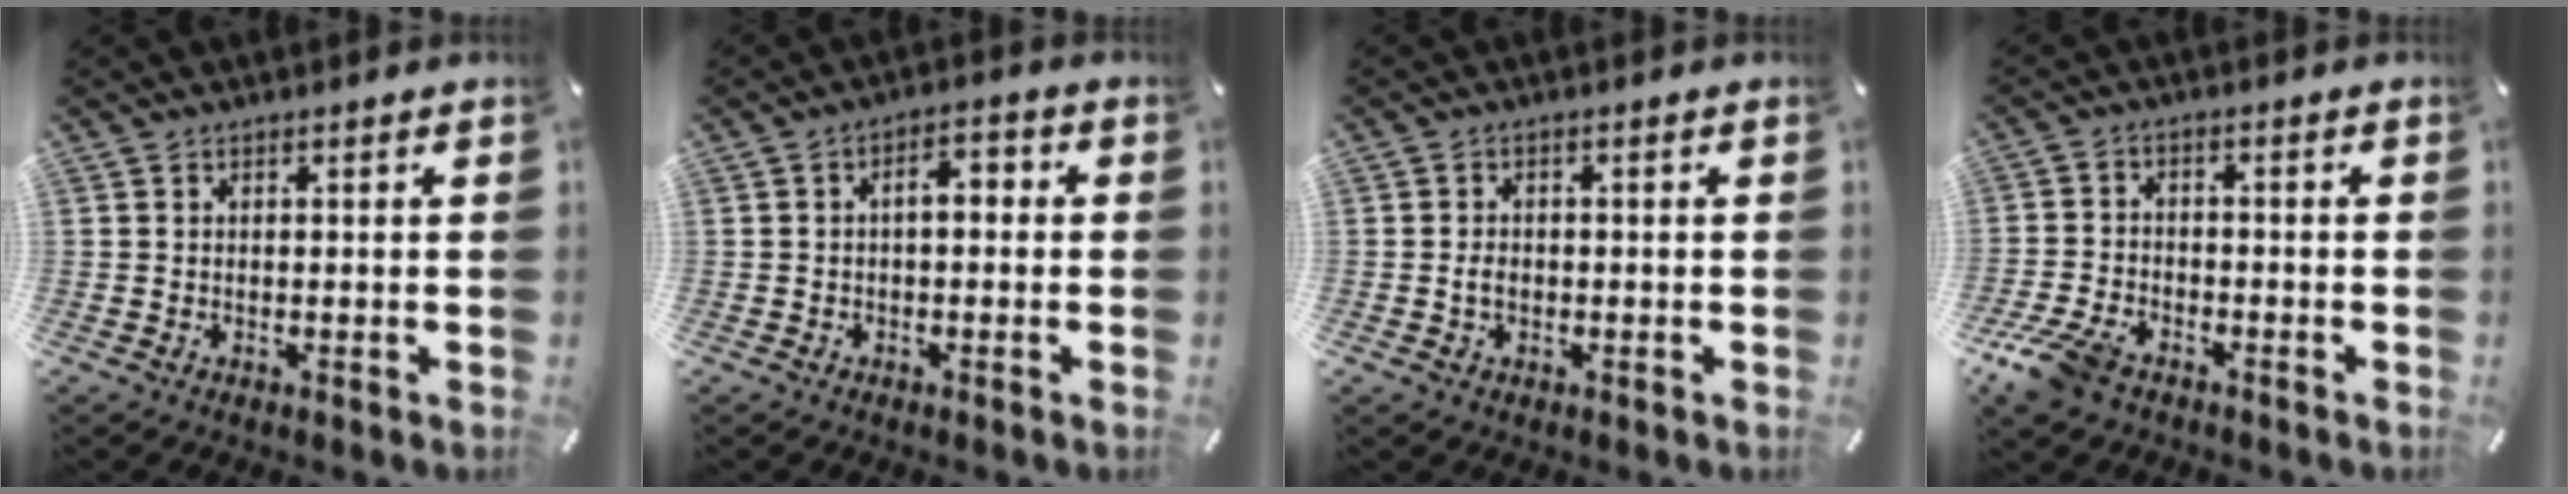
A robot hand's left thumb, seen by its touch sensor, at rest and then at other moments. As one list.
[{"total": 4.3, "force": [-1.0, 2.3, 3.5], "torque": [-0.057, 0.016, -0.023]}, {"total": 2.5, "force": [-0.5, 1.8, 1.7], "torque": [-0.032, 0.005, -0.010]}, {"total": 7.2, "force": [-5.0, 3.9, 3.5], "torque": [-0.086, 0.017, -0.099]}]